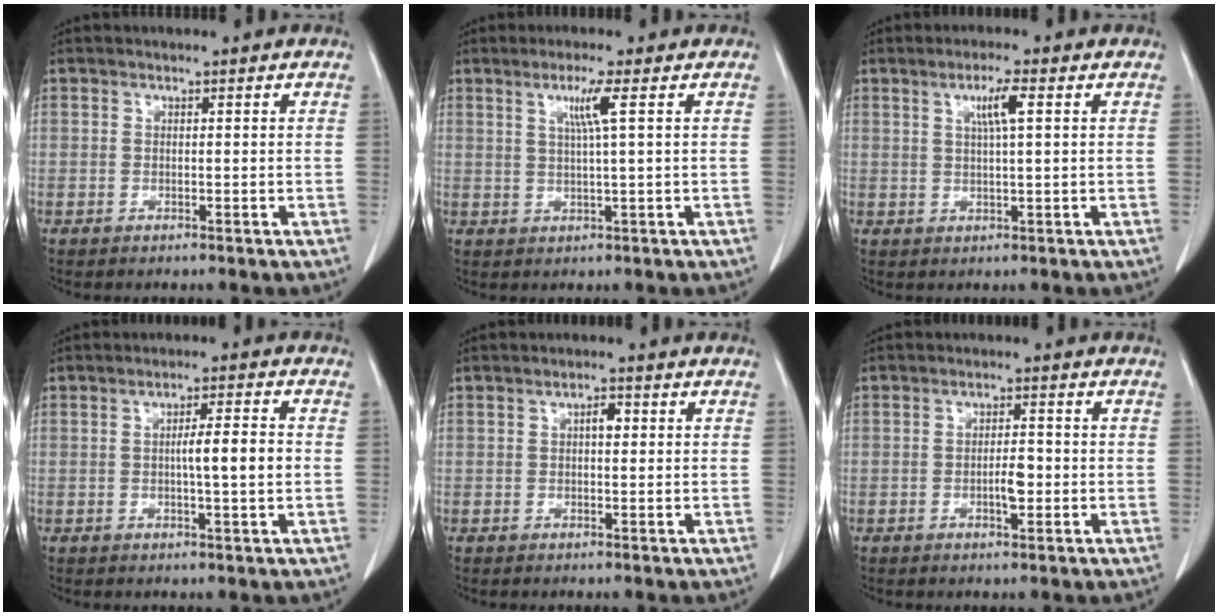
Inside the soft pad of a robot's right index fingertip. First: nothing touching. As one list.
[{"total": 3.9, "force": [1.4, -0.9, 3.5], "torque": [-0.069, -0.003, 0.027]}, {"total": 3.9, "force": [1.3, -0.1, 3.7], "torque": [-0.065, 0.001, 0.023]}, {"total": 5.2, "force": [-0.3, 0.0, 5.2], "torque": [-0.083, 0.002, -0.005]}, {"total": 1.8, "force": [0.3, 0.8, 1.6], "torque": [-0.025, 0.004, 0.004]}, {"total": 3.2, "force": [-0.8, 0.9, 2.9], "torque": [-0.049, 0.002, -0.010]}]